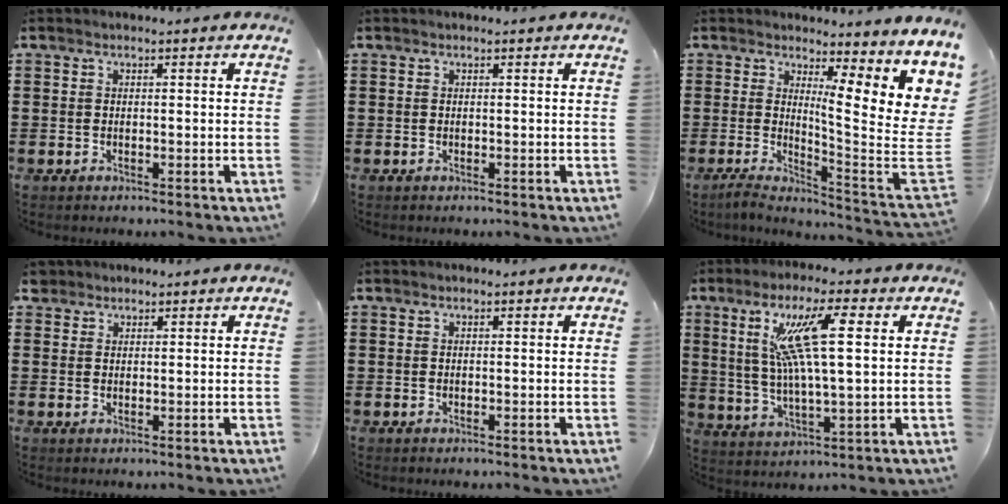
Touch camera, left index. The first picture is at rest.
{"total": 0.0}
{"total": 8.6, "force": [4.7, 2.1, 6.9], "torque": [-0.109, -0.063, 0.075]}
{"total": 1.8, "force": [1.4, 1.0, 0.1], "torque": [-0.007, 0.007, 0.028]}
{"total": 0.0}
{"total": 12.0, "force": [4.4, 2.2, 10.9], "torque": [-0.234, 0.003, 0.069]}